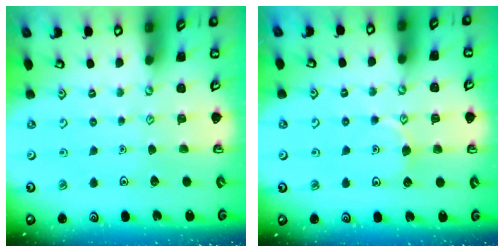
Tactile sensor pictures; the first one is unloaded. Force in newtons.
{"total": 5.9, "press": 5.9, "slide": 0.3}